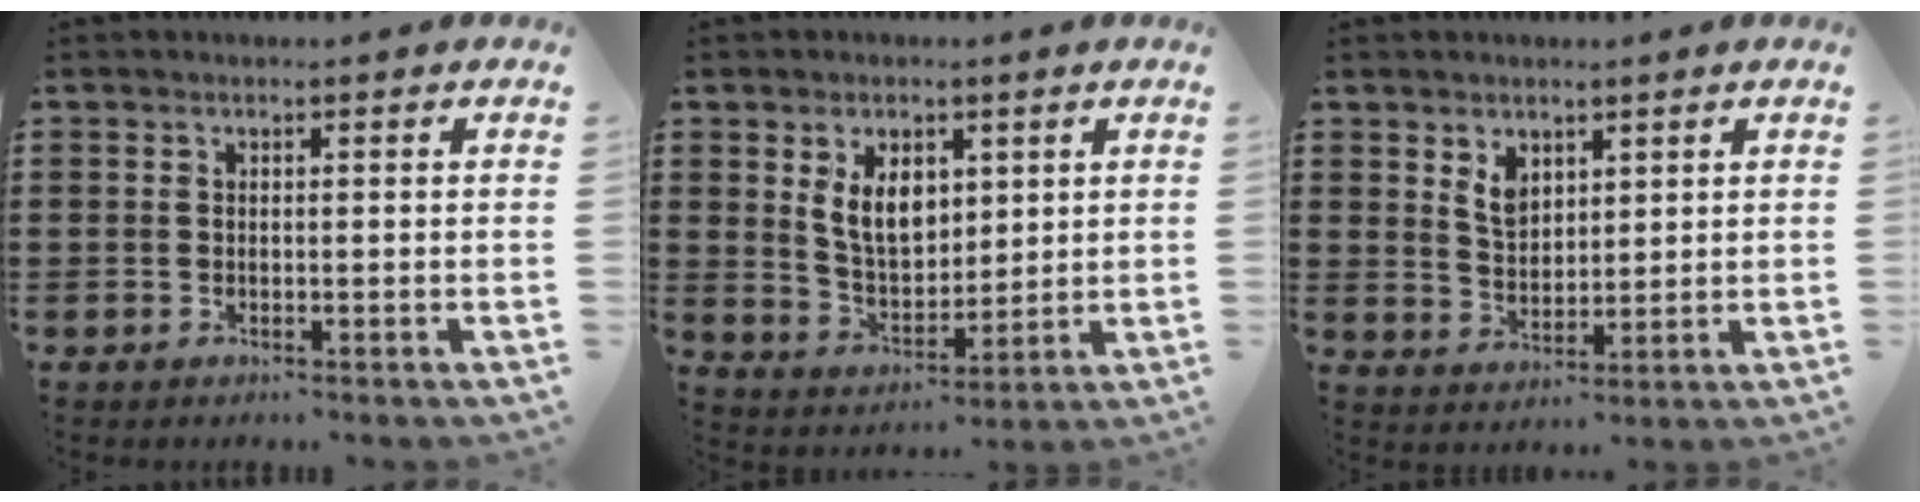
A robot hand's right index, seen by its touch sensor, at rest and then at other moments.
{"total": 7.2, "force": [2.6, 4.5, 5.0], "torque": [-0.111, 0.006, 0.044]}
{"total": 4.0, "force": [2.3, 2.7, 1.9], "torque": [-0.047, 0.008, 0.043]}